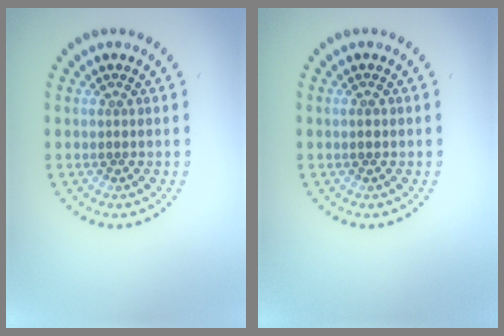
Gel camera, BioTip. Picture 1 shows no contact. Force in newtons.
{"total": 1.0, "press": 0.9, "slide": 0.2}